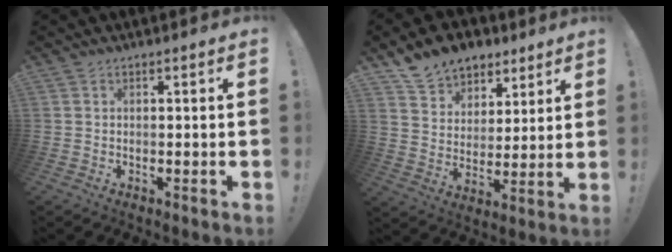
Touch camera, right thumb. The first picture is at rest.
{"total": 12.9, "force": [10.0, 7.7, 2.8], "torque": [-0.055, -0.073, 0.192]}